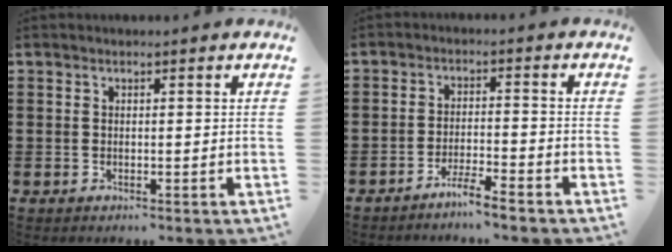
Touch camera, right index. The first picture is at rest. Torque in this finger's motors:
{"motor_torque": [1.41, 0.73, 0.08, 0.00]}